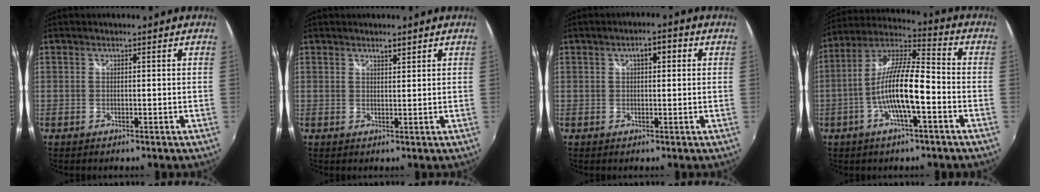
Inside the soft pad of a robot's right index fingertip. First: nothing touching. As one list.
[{"total": 1.3, "force": [1.1, 0.3, 0.6], "torque": [-0.008, 0.000, 0.019]}, {"total": 3.3, "force": [0.9, 1.4, 2.8], "torque": [-0.042, 0.012, 0.013]}, {"total": 13.1, "force": [-4.1, 2.5, 12.2], "torque": [-0.239, 0.003, -0.078]}]